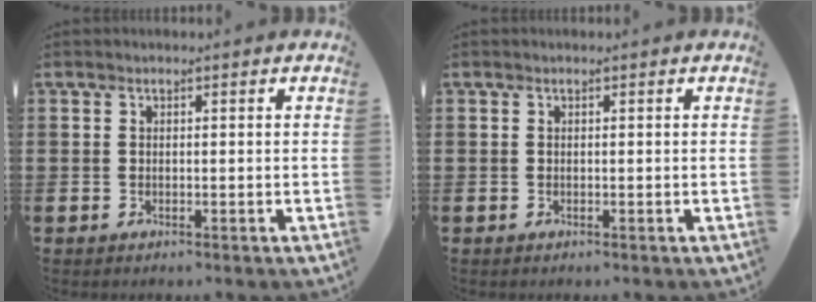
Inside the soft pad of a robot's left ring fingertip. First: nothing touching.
{"total": 0.0}